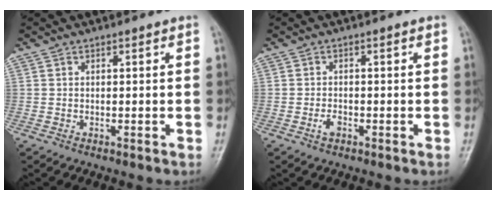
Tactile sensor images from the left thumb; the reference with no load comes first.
{"total": 1.8, "force": [-0.9, 1.0, 1.2], "torque": [-0.025, 0.006, -0.017]}